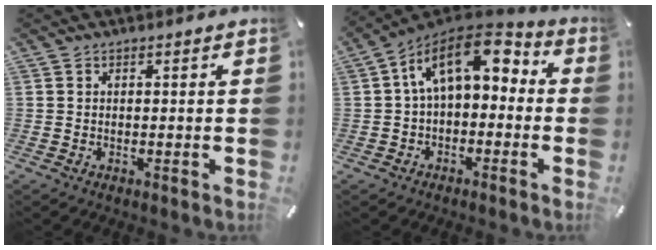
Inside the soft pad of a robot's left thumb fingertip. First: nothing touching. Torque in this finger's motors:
{"motor_torque": [1.70, 3.31, 2.20, -0.56, 0.24]}